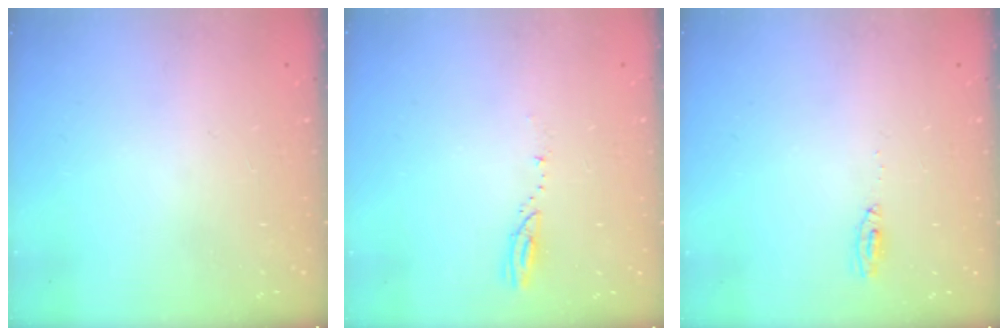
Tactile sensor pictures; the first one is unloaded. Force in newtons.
{"total": 3.2, "press": 3.2, "slide": 0.4}
{"total": 4.8, "press": 2.7, "slide": 4.0}